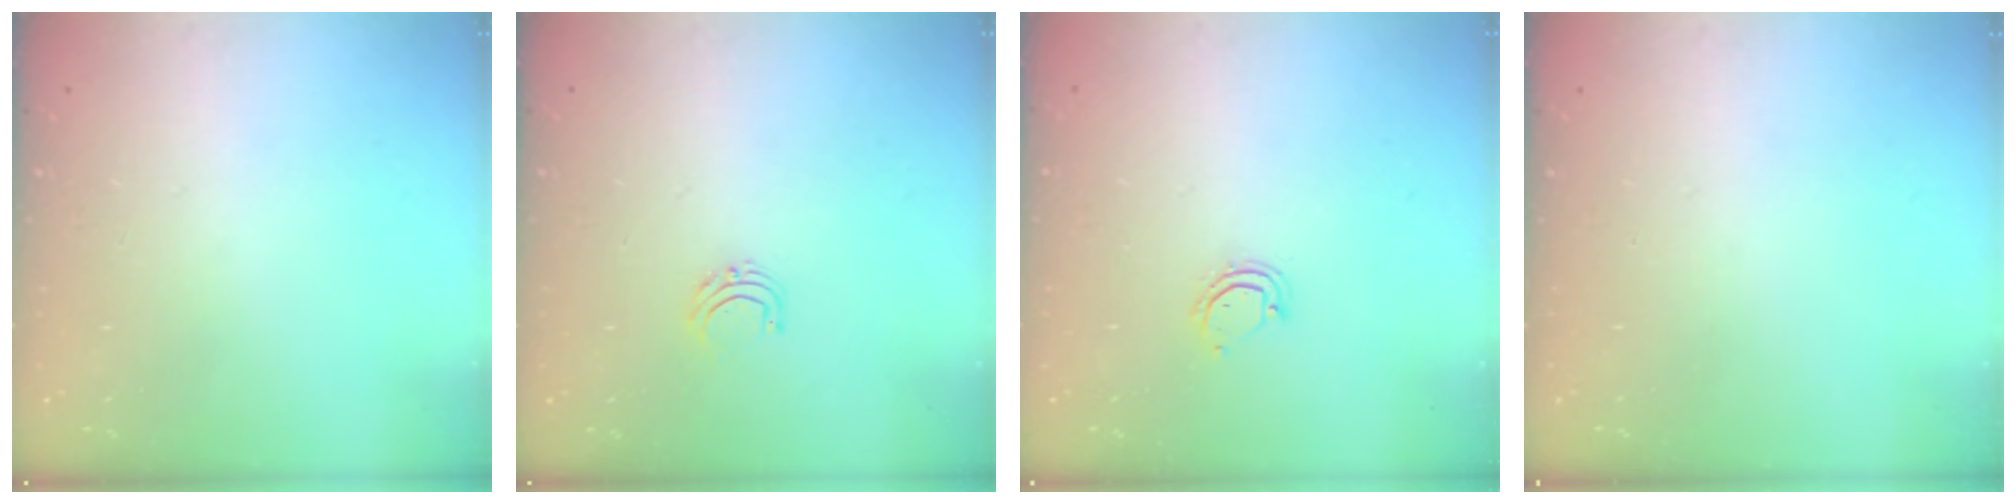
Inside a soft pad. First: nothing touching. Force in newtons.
{"total": 4.7, "press": 4.7, "slide": 0.3}
{"total": 4.7, "press": 4.6, "slide": 0.4}
{"total": 0.0}